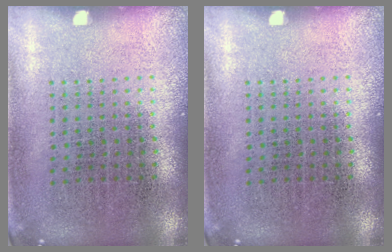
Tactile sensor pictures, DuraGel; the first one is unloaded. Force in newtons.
{"total": 0.0}